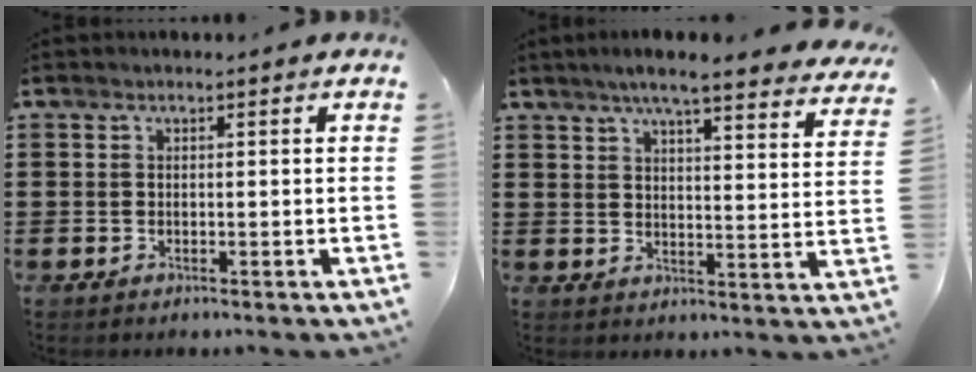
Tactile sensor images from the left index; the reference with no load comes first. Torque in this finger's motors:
{"motor_torque": [0.55, -1.21, 1.04, 0.21]}